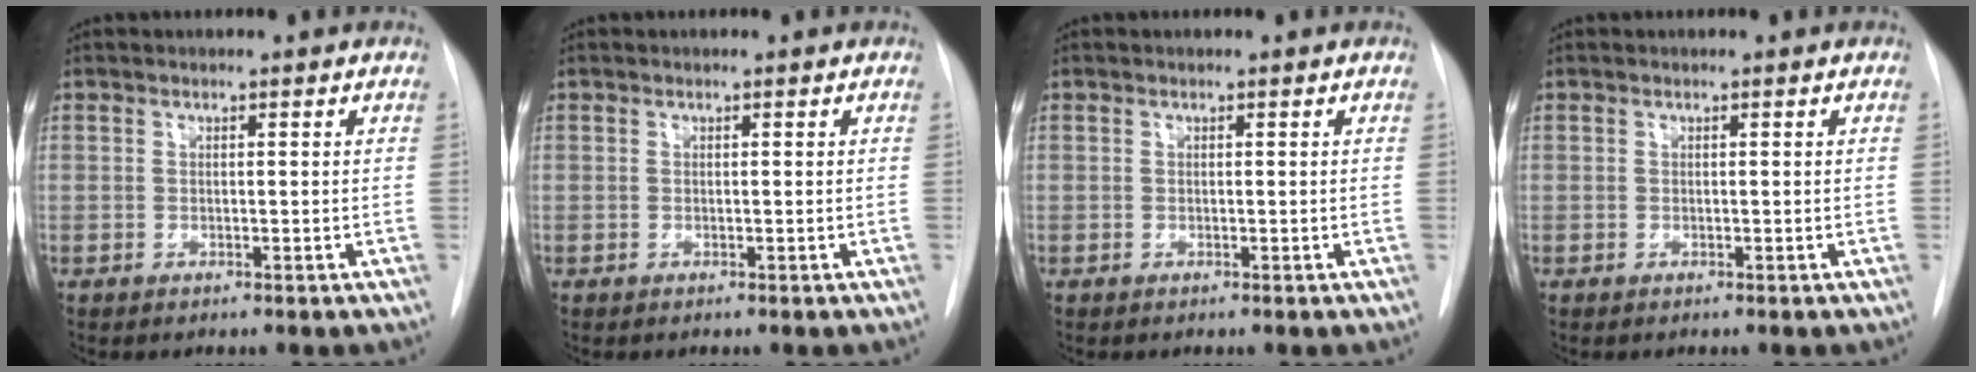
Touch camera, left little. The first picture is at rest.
{"total": 0.0}
{"total": 0.0}
{"total": 0.0}